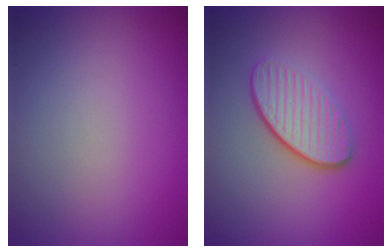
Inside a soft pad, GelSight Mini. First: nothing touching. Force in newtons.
{"total": 4.1, "press": 3.1, "slide": 2.7}